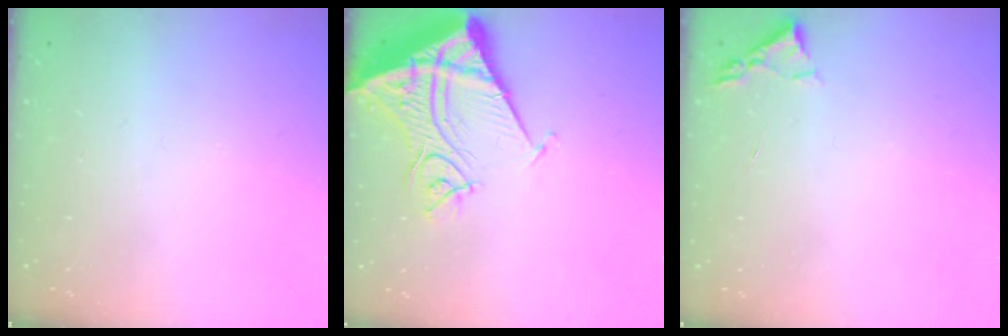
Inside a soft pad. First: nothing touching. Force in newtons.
{"total": 16.9, "press": 16.7, "slide": 2.3}
{"total": 2.4, "press": 2.3, "slide": 0.3}